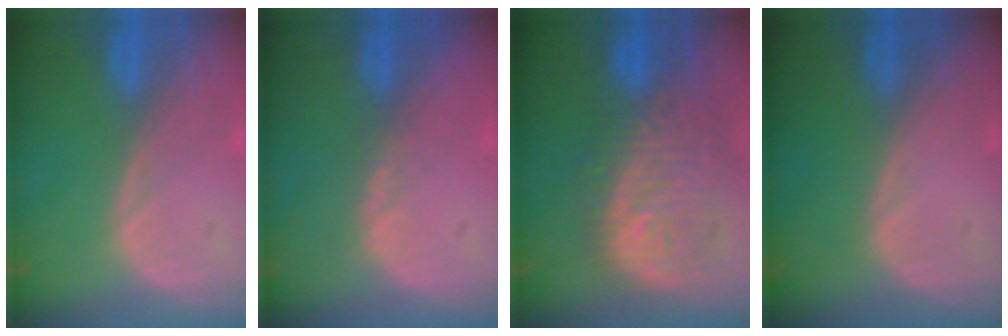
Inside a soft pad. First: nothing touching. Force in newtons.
{"total": 1.3, "press": 1.1, "slide": 0.7}
{"total": 11.5, "press": 10.6, "slide": 4.5}
{"total": 0.0}